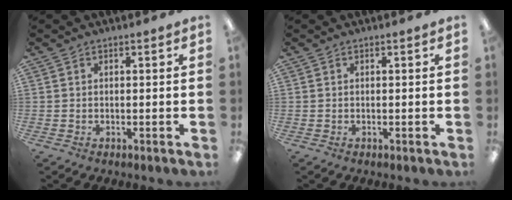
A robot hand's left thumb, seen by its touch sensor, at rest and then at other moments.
{"total": 0.0}